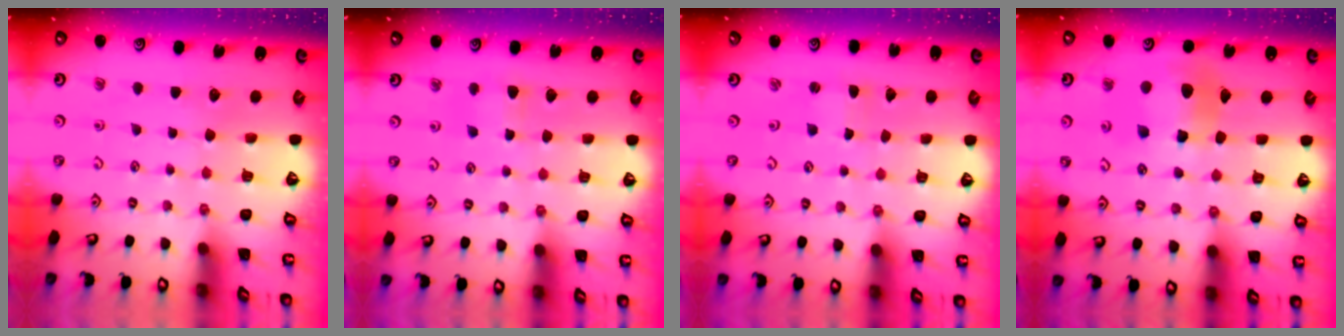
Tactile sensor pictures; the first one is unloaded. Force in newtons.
{"total": 5.2, "press": 5.1, "slide": 1.0}
{"total": 2.0, "press": 2.0, "slide": 0.4}
{"total": 11.2, "press": 11.1, "slide": 1.5}